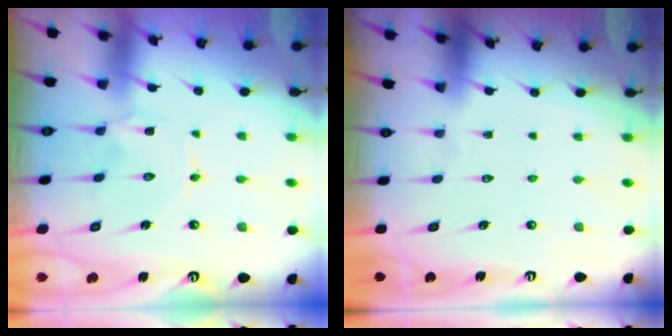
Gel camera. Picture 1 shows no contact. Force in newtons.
{"total": 0.0}